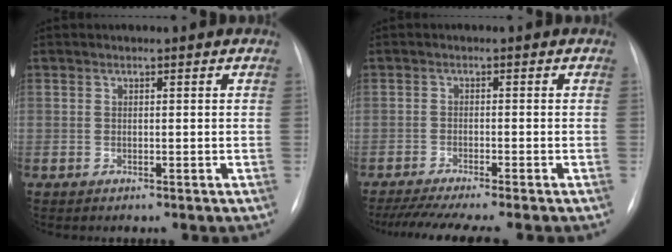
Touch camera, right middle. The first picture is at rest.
{"total": 9.8, "force": [-8.4, -0.3, 5.0], "torque": [-0.064, -0.020, -0.129]}